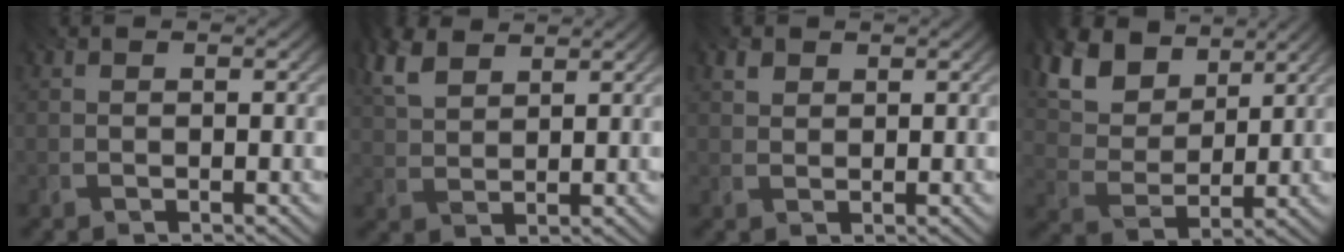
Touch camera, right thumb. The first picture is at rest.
{"total": 5.9, "force": [3.8, 2.6, 3.6], "torque": [-0.101, 0.007, 0.076]}
{"total": 1.5, "force": [0.9, 1.0, 0.6], "torque": [-0.012, -0.001, 0.018]}
{"total": 11.7, "force": [7.2, 6.4, 6.6], "torque": [-0.185, 0.021, 0.106]}